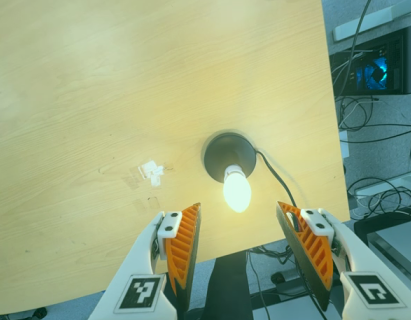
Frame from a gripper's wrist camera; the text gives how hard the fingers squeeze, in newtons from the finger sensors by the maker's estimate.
{"total": 0.0}